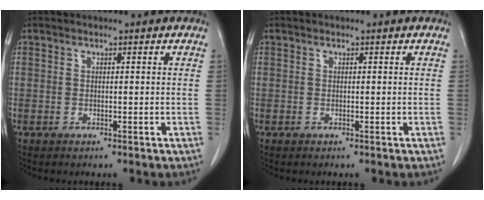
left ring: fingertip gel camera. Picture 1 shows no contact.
{"total": 0.0}